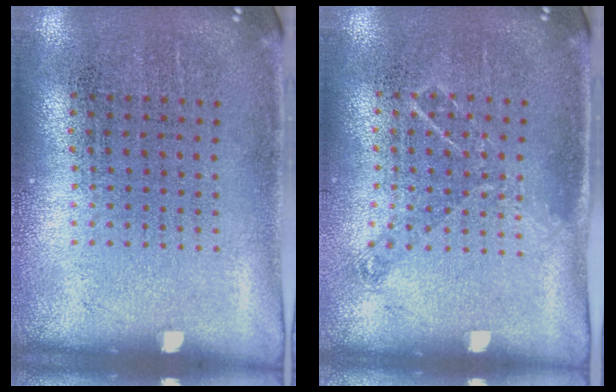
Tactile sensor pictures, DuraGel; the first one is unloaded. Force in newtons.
{"total": 0.9, "press": 0.8, "slide": 0.3}